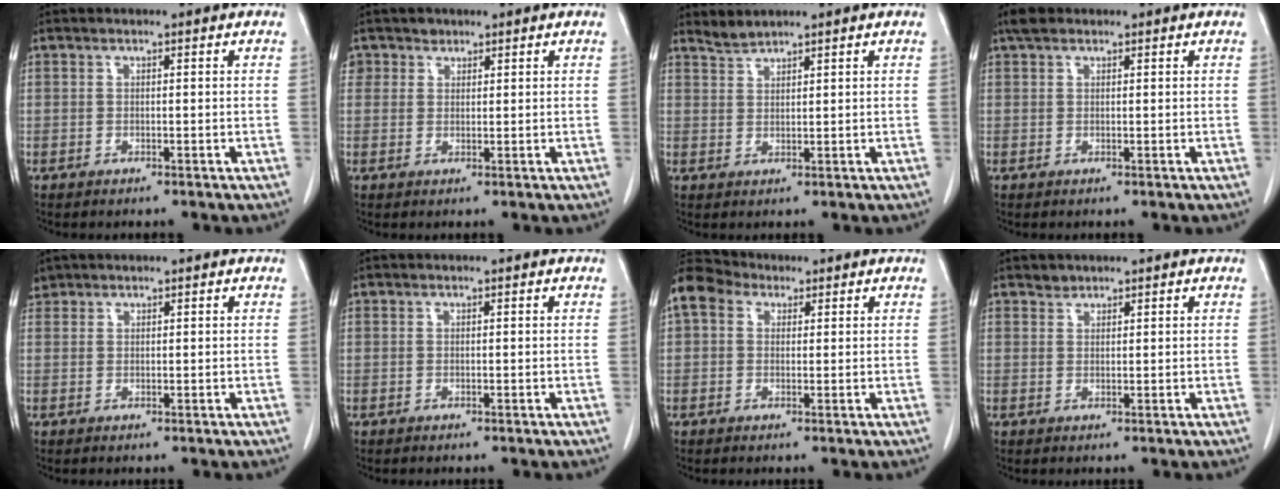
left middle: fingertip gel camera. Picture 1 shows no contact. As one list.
[{"total": 2.7, "force": [1.6, 2.1, 0.0], "torque": [0.011, 0.004, 0.024]}, {"total": 1.9, "force": [1.9, -0.2, 0.0], "torque": [-0.003, 0.000, 0.043]}, {"total": 1.8, "force": [1.3, 1.0, 0.7], "torque": [-0.015, 0.013, 0.022]}, {"total": 1.4, "force": [1.1, 0.8, -0.2], "torque": [0.005, 0.009, 0.020]}, {"total": 0.0}, {"total": 5.4, "force": [2.6, 3.9, 2.7], "torque": [-0.065, 0.035, 0.049]}, {"total": 1.2, "force": [1.1, 0.5, -0.1], "torque": [0.005, -0.003, 0.016]}]